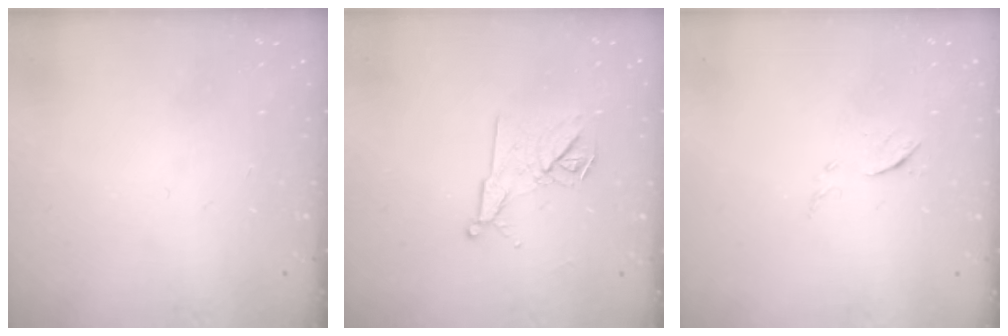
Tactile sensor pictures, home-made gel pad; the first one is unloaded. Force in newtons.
{"total": 11.3, "press": 11.3, "slide": 0.4}
{"total": 6.7, "press": 6.7, "slide": 0.5}